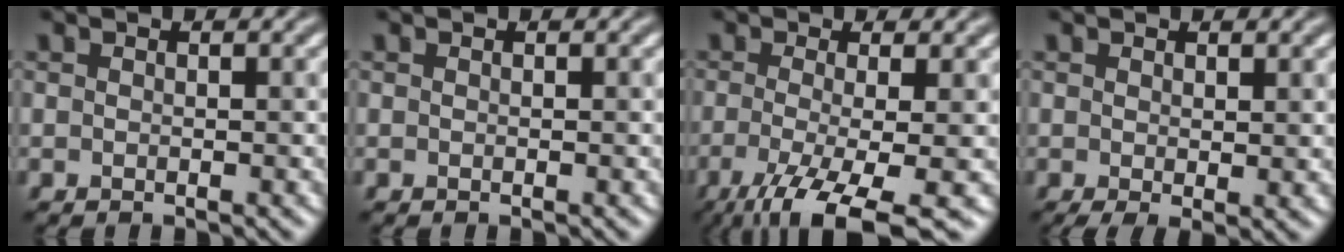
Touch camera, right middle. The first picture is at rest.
{"total": 0.0}
{"total": 8.4, "force": [-3.8, 2.3, 7.1], "torque": [-0.115, -0.019, -0.067]}
{"total": 1.7, "force": [0.0, 0.5, 1.6], "torque": [-0.027, -0.006, 0.002]}